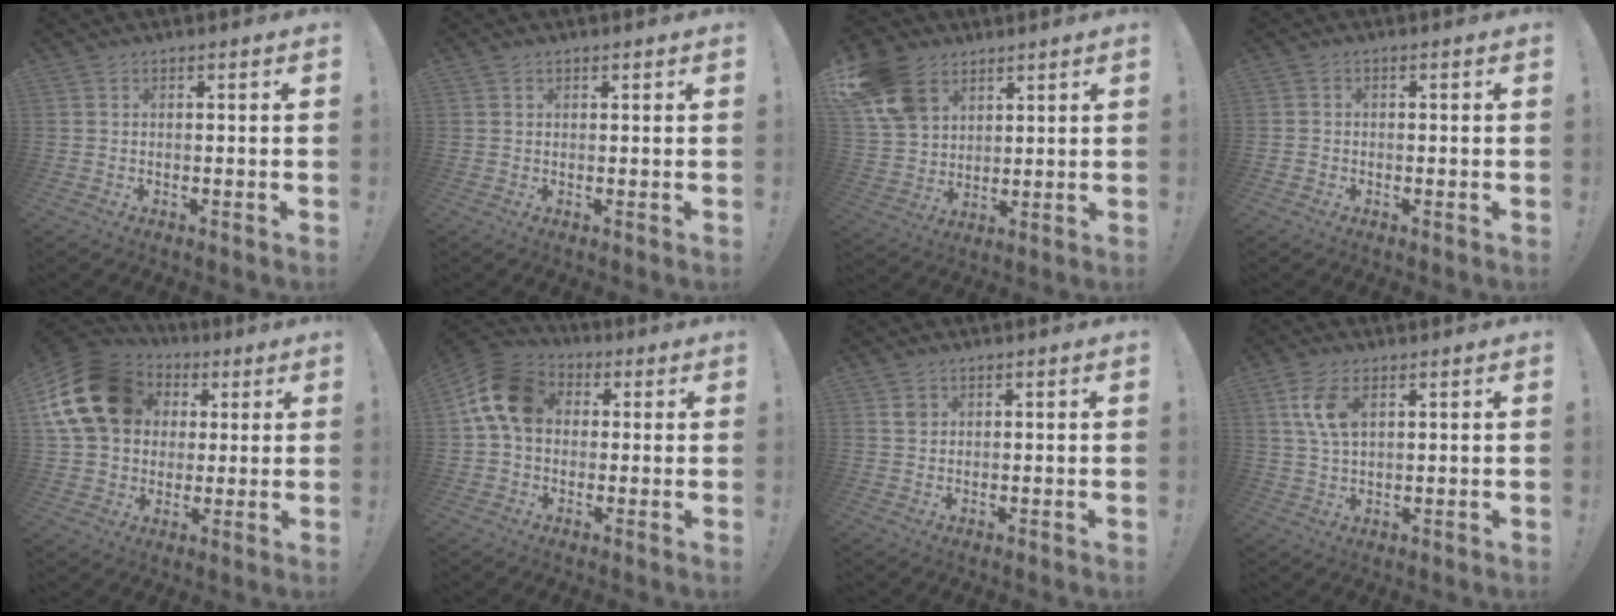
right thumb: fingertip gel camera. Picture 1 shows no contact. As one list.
[{"total": 0.6, "force": [0.6, 0.3, 0.0], "torque": [0.007, -0.004, 0.010]}, {"total": 15.0, "force": [7.9, 10.8, 6.7], "torque": [-0.123, -0.036, 0.160]}, {"total": 1.4, "force": [-0.9, 1.0, 0.2], "torque": [-0.006, 0.008, -0.016]}, {"total": 20.5, "force": [5.4, 16.0, 11.7], "torque": [-0.199, -0.009, 0.118]}, {"total": 13.9, "force": [2.6, 10.3, 9.1], "torque": [-0.157, 0.015, 0.055]}, {"total": 1.8, "force": [1.0, 1.5, 0.5], "torque": [0.001, -0.003, 0.017]}, {"total": 7.9, "force": [3.0, 4.1, 6.1], "torque": [-0.119, -0.008, 0.051]}]